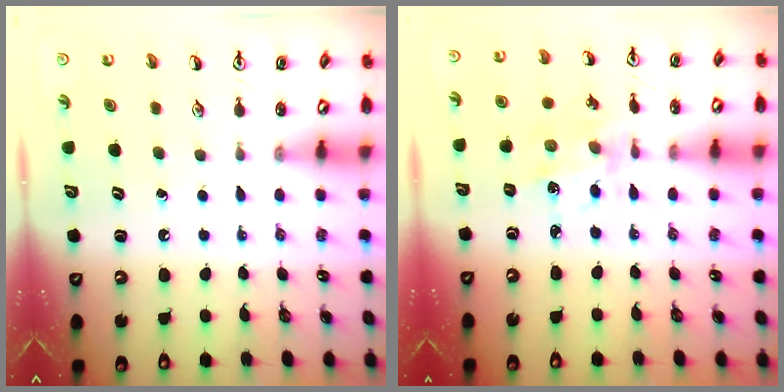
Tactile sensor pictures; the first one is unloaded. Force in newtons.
{"total": 3.0, "press": 2.9, "slide": 0.8}